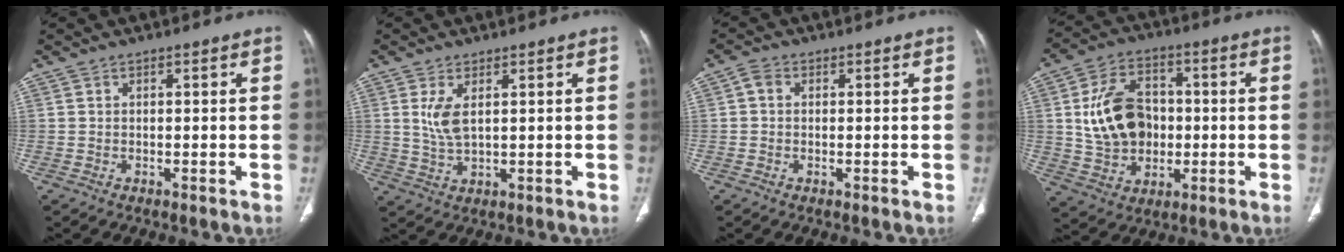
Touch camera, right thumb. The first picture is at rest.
{"total": 4.7, "force": [1.4, 1.9, 4.0], "torque": [-0.089, -0.011, 0.037]}
{"total": 2.0, "force": [0.3, 1.6, 1.2], "torque": [-0.014, 0.005, -0.002]}
{"total": 14.6, "force": [0.5, 10.9, 9.6], "torque": [-0.145, 0.013, 0.016]}